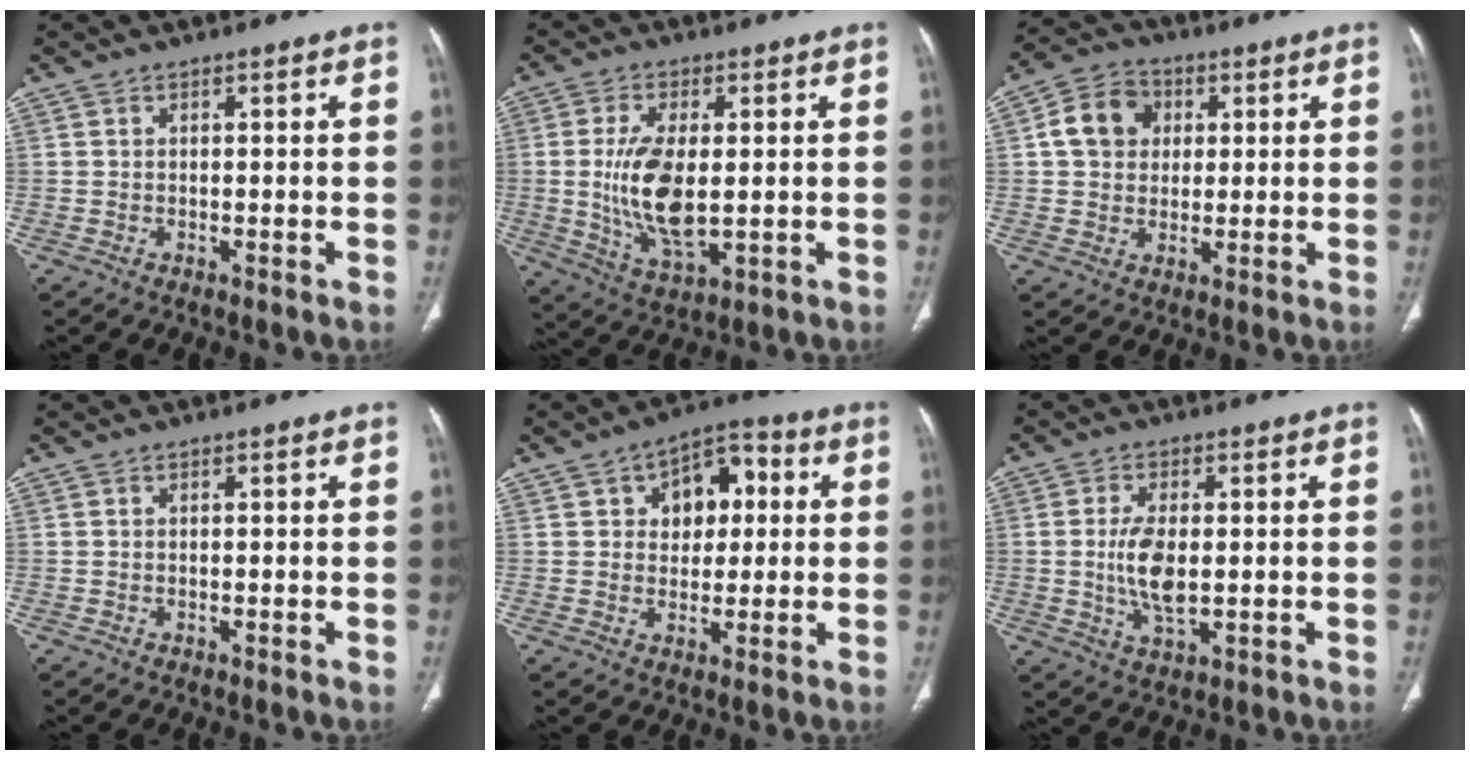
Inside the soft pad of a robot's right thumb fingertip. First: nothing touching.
{"total": 12.3, "force": [0.0, 5.7, 10.9], "torque": [-0.215, -0.017, 0.010]}
{"total": 9.0, "force": [1.9, 7.5, 4.6], "torque": [-0.060, 0.006, 0.024]}
{"total": 0.0}
{"total": 10.1, "force": [2.5, 6.7, 7.1], "torque": [-0.063, 0.014, 0.033]}
{"total": 7.6, "force": [0.0, 3.6, 6.7], "torque": [-0.135, -0.009, 0.002]}